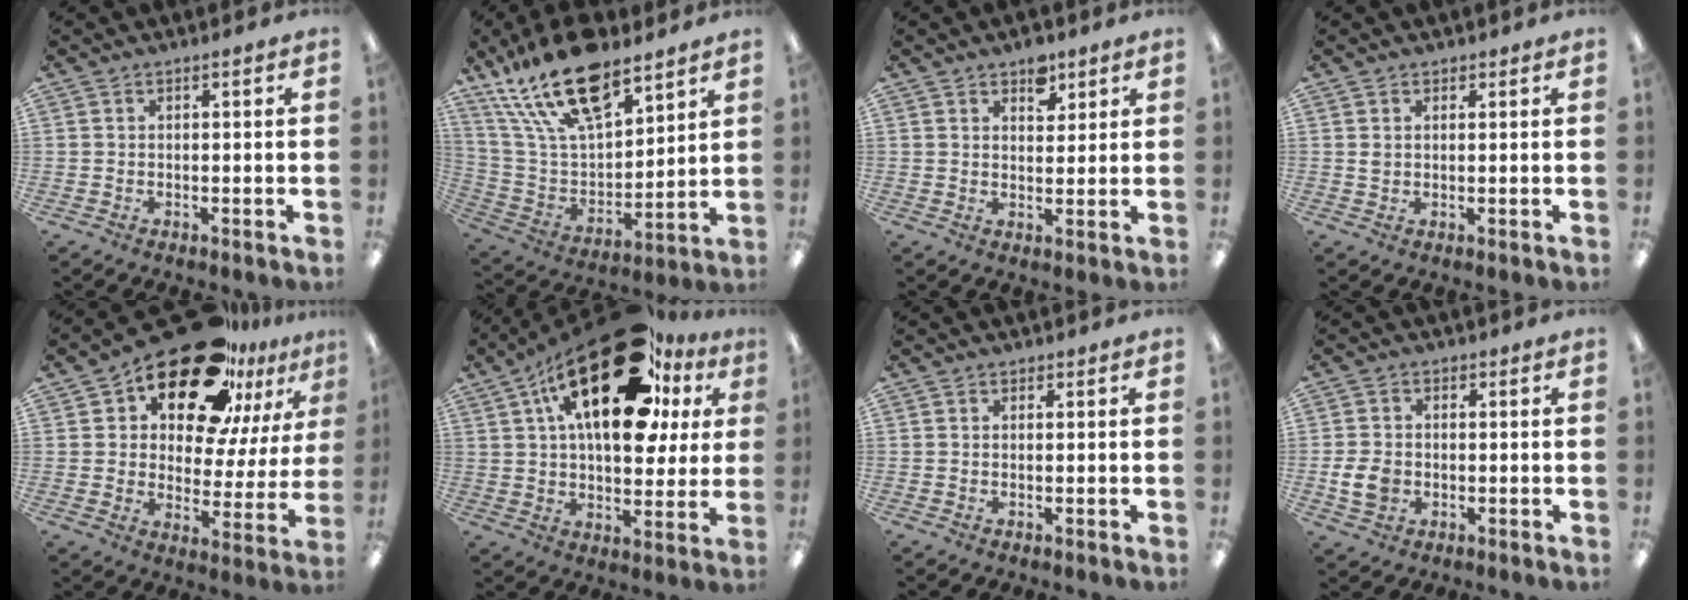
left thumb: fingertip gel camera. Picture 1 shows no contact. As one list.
[{"total": 21.7, "force": [14.7, 9.0, 13.1], "torque": [-0.258, -0.080, 0.257]}, {"total": 5.2, "force": [3.5, 2.9, 2.5], "torque": [-0.010, -0.021, 0.054]}, {"total": 1.7, "force": [0.9, 1.3, 0.4], "torque": [-0.002, 0.000, 0.014]}, {"total": 21.9, "force": [16.1, 9.7, 11.2], "torque": [-0.186, -0.102, 0.279]}, {"total": 27.9, "force": [13.7, 12.6, 20.8], "torque": [-0.328, -0.059, 0.225]}, {"total": 0.0}, {"total": 6.4, "force": [-1.1, 5.2, 3.6], "torque": [-0.066, 0.002, -0.021]}]